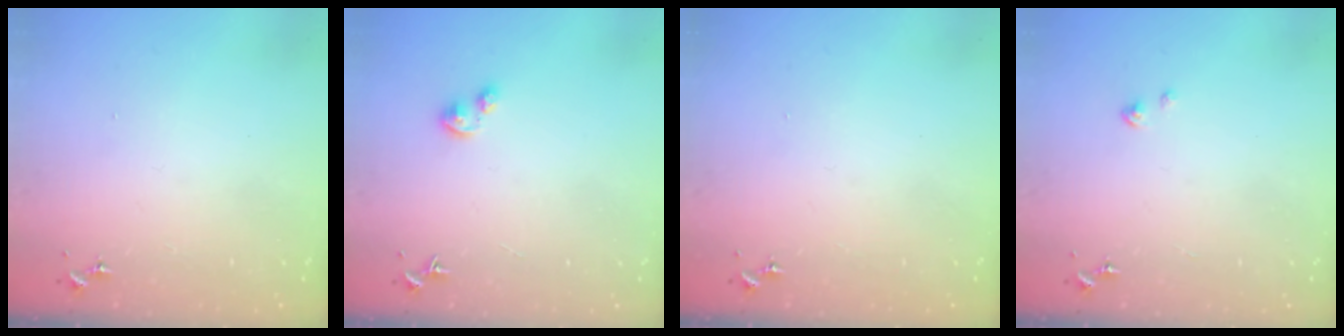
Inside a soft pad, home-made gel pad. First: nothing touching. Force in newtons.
{"total": 3.2, "press": 3.2, "slide": 0.3}
{"total": 0.0}
{"total": 1.6, "press": 1.6, "slide": 0.2}